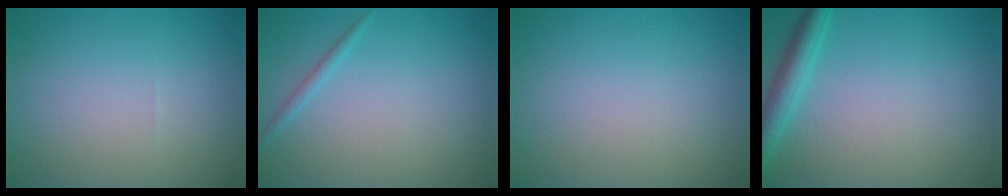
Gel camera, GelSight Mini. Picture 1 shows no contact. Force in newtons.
{"total": 0.9, "press": 0.9, "slide": 0.1}
{"total": 0.0}
{"total": 3.0, "press": 3.0, "slide": 0.2}